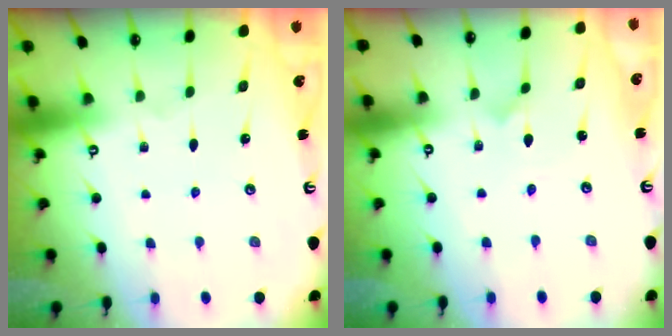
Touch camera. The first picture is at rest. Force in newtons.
{"total": 0.8, "press": 0.8, "slide": 0.1}